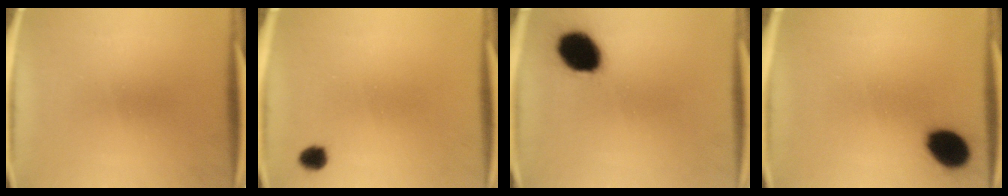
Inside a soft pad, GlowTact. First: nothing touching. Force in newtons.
{"total": 2.4}
{"total": 13.3}
{"total": 9.4}